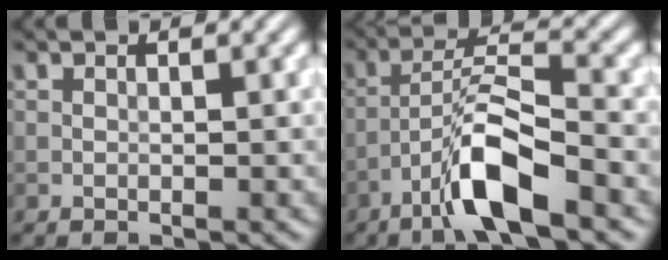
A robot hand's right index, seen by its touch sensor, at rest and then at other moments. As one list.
[{"total": 6.5, "force": [-3.8, 1.2, 5.1], "torque": [-0.096, 0.013, -0.074]}]